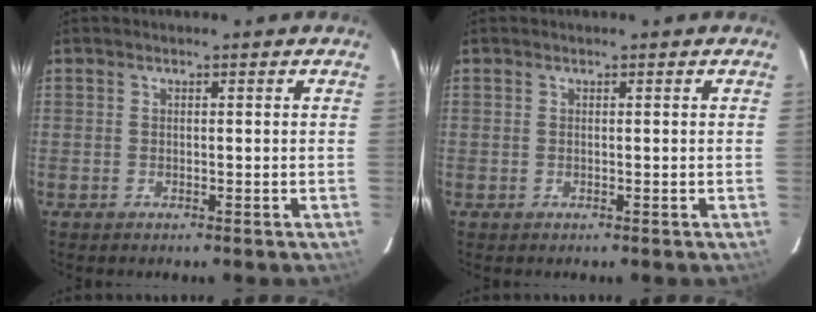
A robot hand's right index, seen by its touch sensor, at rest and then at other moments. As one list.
[{"total": 0.0}]